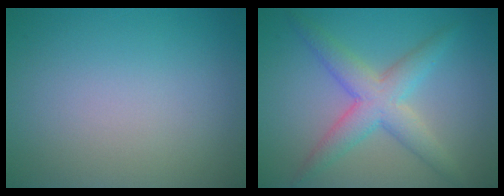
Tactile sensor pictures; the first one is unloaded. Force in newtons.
{"total": 4.6, "press": 4.6, "slide": 0.1}